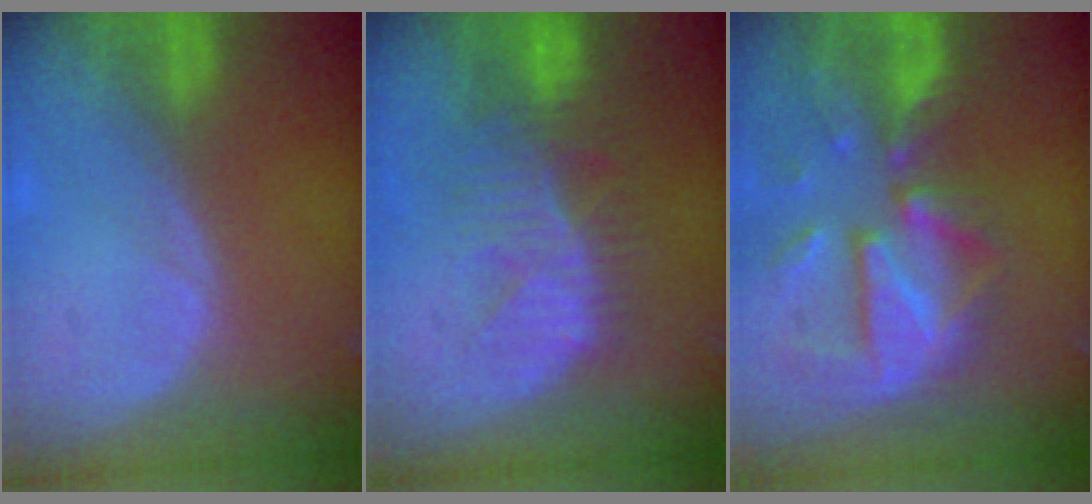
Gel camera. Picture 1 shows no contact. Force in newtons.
{"total": 10.1, "press": 8.9, "slide": 4.7}
{"total": 12.0, "press": 10.4, "slide": 6.0}